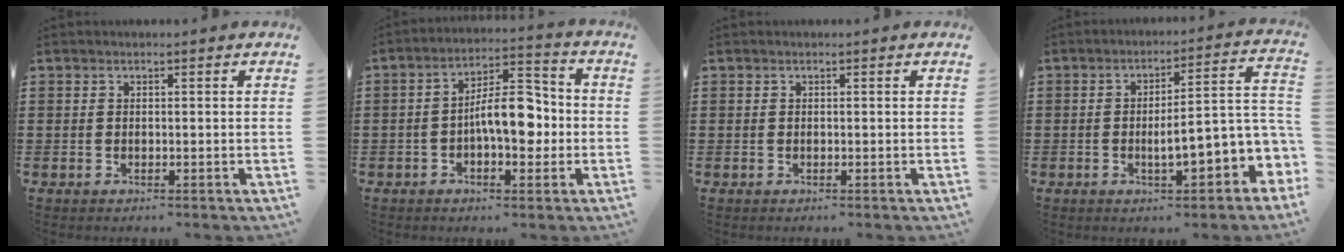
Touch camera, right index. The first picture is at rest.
{"total": 9.2, "force": [-0.9, 4.2, 8.1], "torque": [-0.117, 0.008, -0.019]}
{"total": 0.0}
{"total": 7.6, "force": [-2.1, 2.1, 7.0], "torque": [-0.099, -0.023, -0.046]}